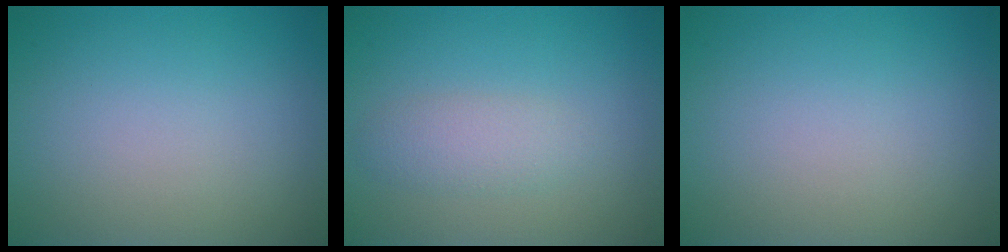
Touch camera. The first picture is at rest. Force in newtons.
{"total": 2.0, "press": 2.0, "slide": 0.0}
{"total": 0.0}